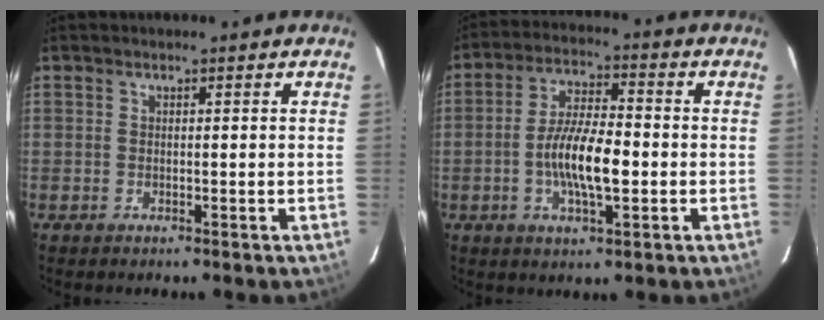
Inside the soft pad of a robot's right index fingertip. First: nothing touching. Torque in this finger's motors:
{"motor_torque": [1.31, -0.26, 0.55, 0.18]}